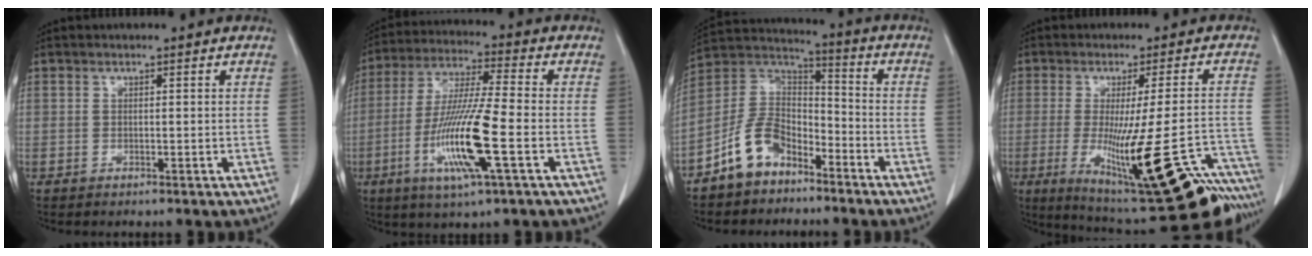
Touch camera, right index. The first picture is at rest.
{"total": 14.2, "force": [-4.3, 0.4, 13.6], "torque": [-0.277, -0.017, -0.084]}
{"total": 11.2, "force": [-6.7, 7.3, 5.4], "torque": [-0.119, 0.024, -0.125]}
{"total": 25.7, "force": [-16.6, 2.2, 19.4], "torque": [-0.188, -0.007, -0.228]}